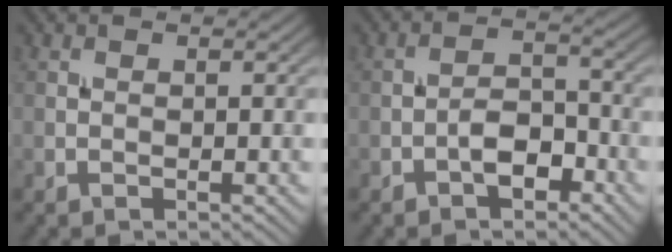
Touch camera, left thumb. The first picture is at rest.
{"total": 4.4, "force": [-2.4, 2.2, 2.9], "torque": [-0.043, 0.011, -0.049]}